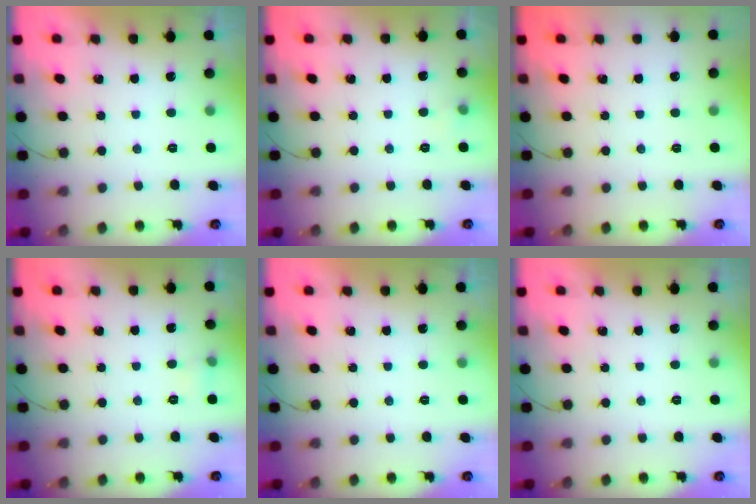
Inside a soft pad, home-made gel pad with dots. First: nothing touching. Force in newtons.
{"total": 3.3, "press": 2.6, "slide": 2.1}
{"total": 0.0}
{"total": 4.1, "press": 3.9, "slide": 1.4}
{"total": 0.0}
{"total": 0.0}